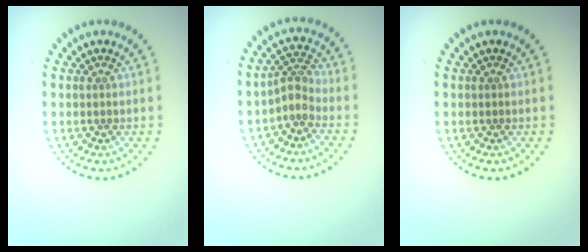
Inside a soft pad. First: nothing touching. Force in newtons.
{"total": 2.3, "press": 1.6, "slide": 1.6}
{"total": 0.0}